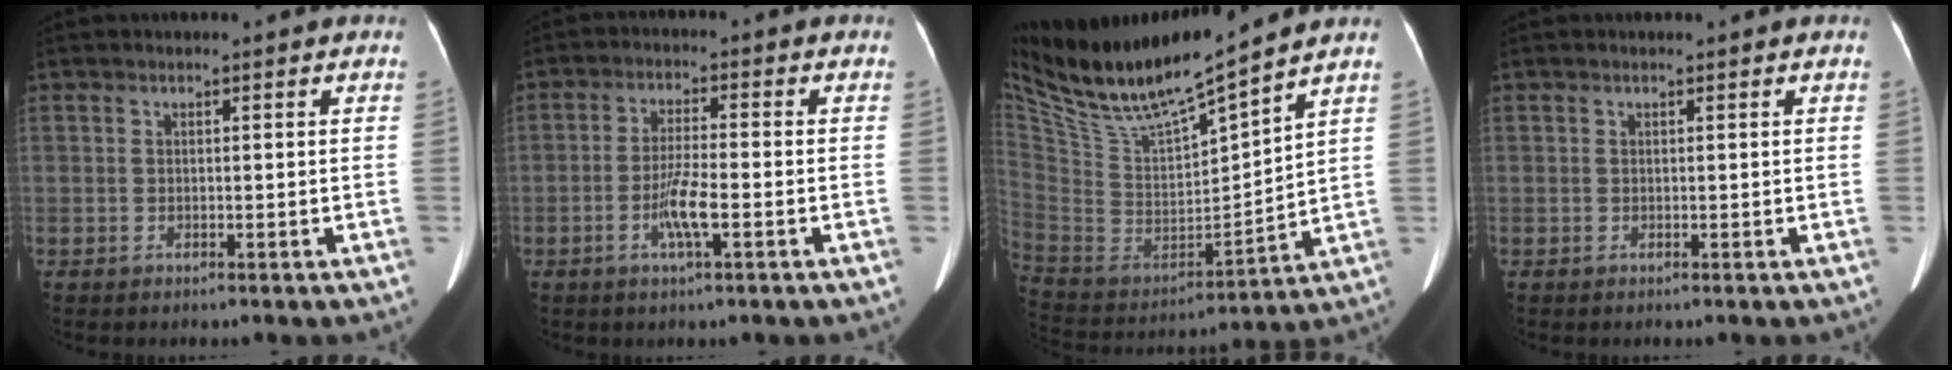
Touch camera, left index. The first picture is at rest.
{"total": 5.0, "force": [-1.8, 0.3, 4.6], "torque": [-0.094, -0.007, -0.037]}
{"total": 19.8, "force": [16.9, 1.0, 10.1], "torque": [-0.203, -0.004, 0.323]}
{"total": 0.8, "force": [0.7, 0.0, 0.3], "torque": [-0.005, 0.010, 0.010]}